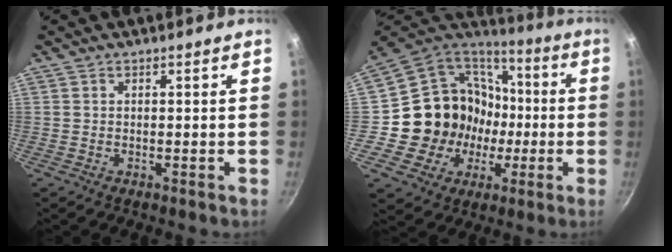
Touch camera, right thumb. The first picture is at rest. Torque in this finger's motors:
{"motor_torque": [-0.25, 0.86, 0.65, -0.69, 0.10]}